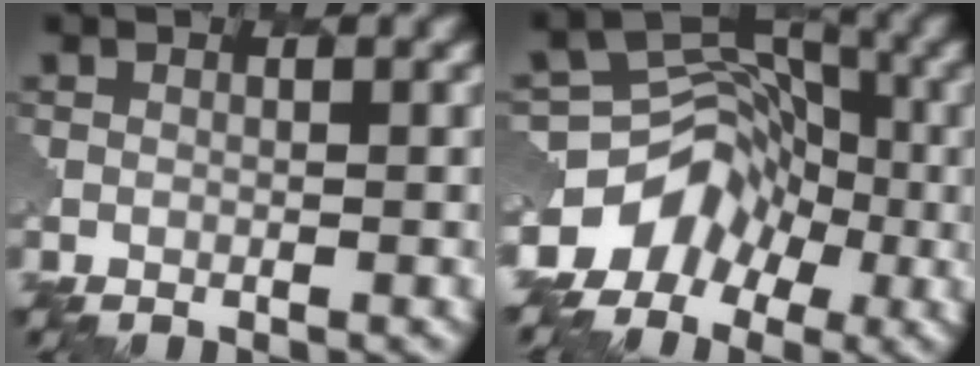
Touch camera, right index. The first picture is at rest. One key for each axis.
{"total": 5.8, "fx": -2.7, "fy": 4.8, "fz": 2.0, "tx": -0.007, "ty": 0.013, "tz": -0.056}